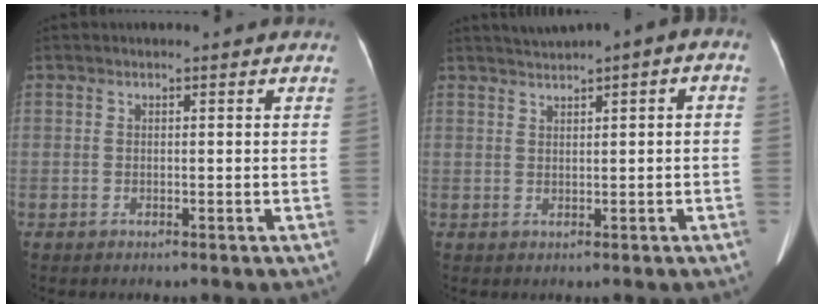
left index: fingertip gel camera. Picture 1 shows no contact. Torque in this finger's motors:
{"motor_torque": [-2.14, 0.00, -1.06, -0.11]}